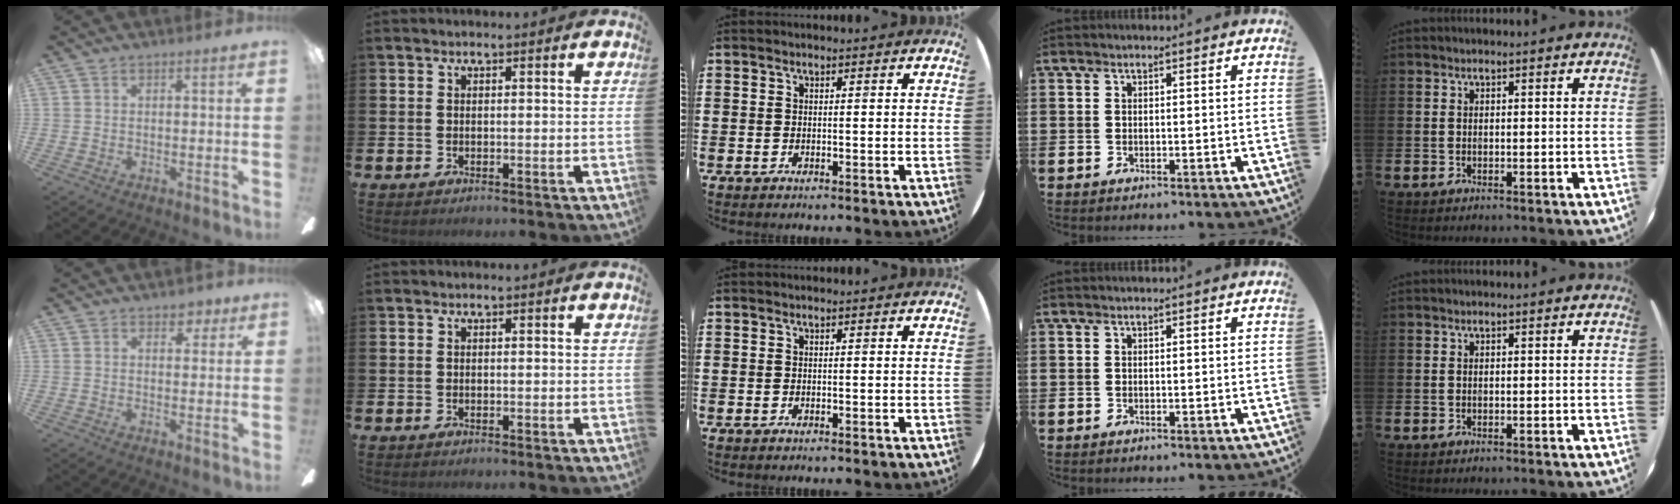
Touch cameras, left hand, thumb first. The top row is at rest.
{"thumb": {"total": 3.7, "force": [2.4, 2.4, 1.4], "torque": [0.000, -0.006, 0.039]}}